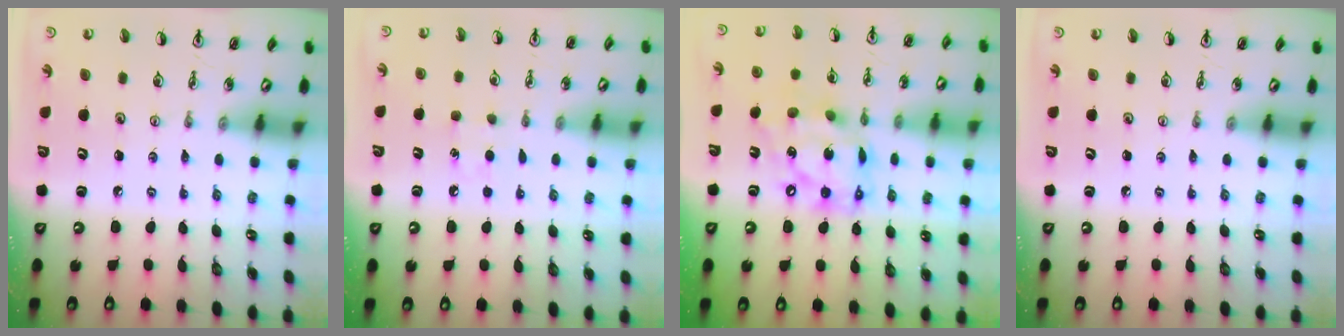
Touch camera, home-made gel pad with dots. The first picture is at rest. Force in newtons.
{"total": 6.4, "press": 6.3, "slide": 0.7}
{"total": 16.0, "press": 16.0, "slide": 1.4}
{"total": 0.0}